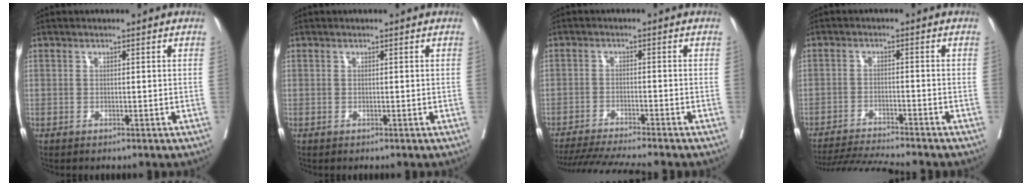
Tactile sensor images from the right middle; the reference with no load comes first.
{"total": 0.0}
{"total": 10.4, "force": [-9.4, -0.9, 4.3], "torque": [-0.056, -0.017, -0.154]}
{"total": 8.8, "force": [-8.4, -1.2, 2.4], "torque": [-0.033, -0.011, -0.142]}